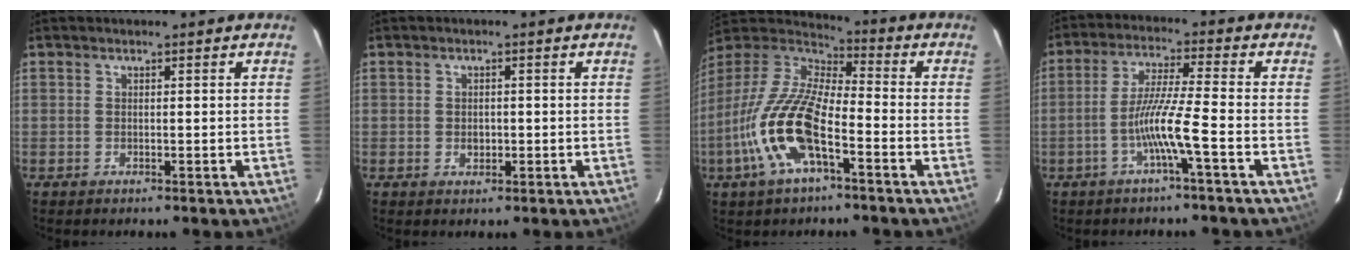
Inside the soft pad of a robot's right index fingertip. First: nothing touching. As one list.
[{"total": 1.9, "force": [-0.3, 1.6, 1.0], "torque": [-0.016, 0.002, -0.003]}, {"total": 17.4, "force": [-7.1, 6.0, 14.7], "torque": [-0.302, -0.018, -0.145]}, {"total": 7.7, "force": [-3.3, -1.2, 6.9], "torque": [-0.143, 0.002, -0.064]}]